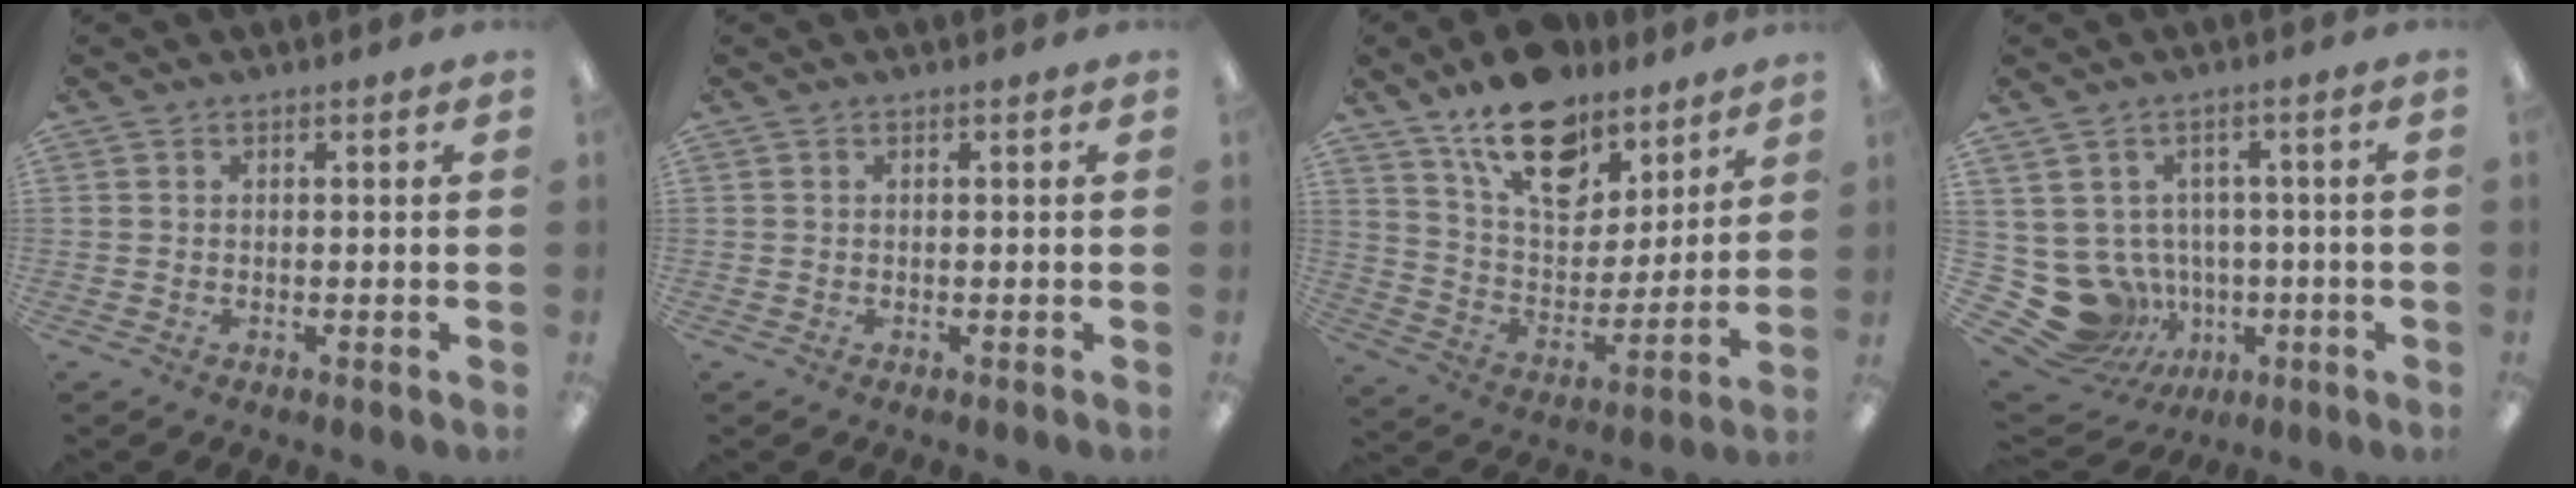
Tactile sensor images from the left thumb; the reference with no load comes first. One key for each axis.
{"total": 0.0}
{"total": 17.9, "fx": 13.2, "fy": 9.0, "fz": 8.1, "tx": -0.146, "ty": -0.080, "tz": 0.238}
{"total": 11.5, "fx": -1.9, "fy": 10.7, "fz": 3.7, "tx": -0.118, "ty": -0.010, "tz": -0.017}